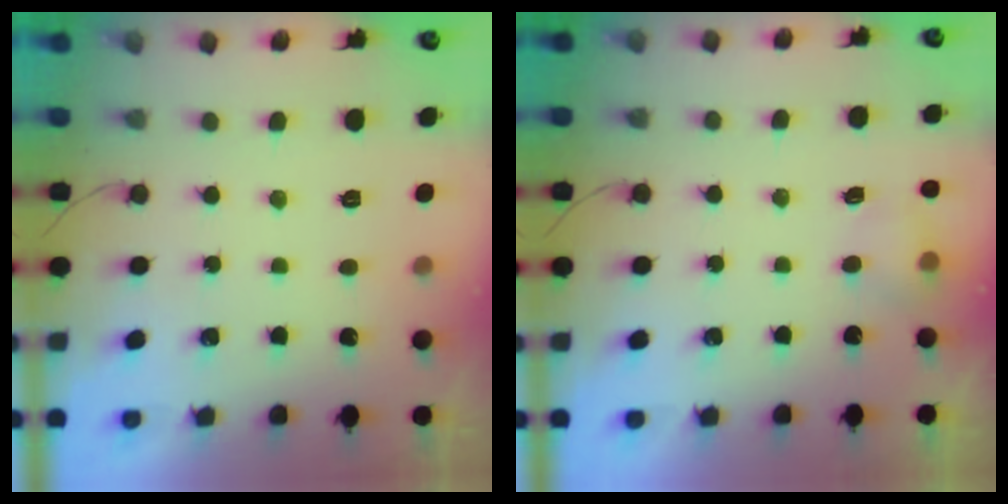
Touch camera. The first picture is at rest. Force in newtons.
{"total": 4.1, "press": 4.0, "slide": 1.1}